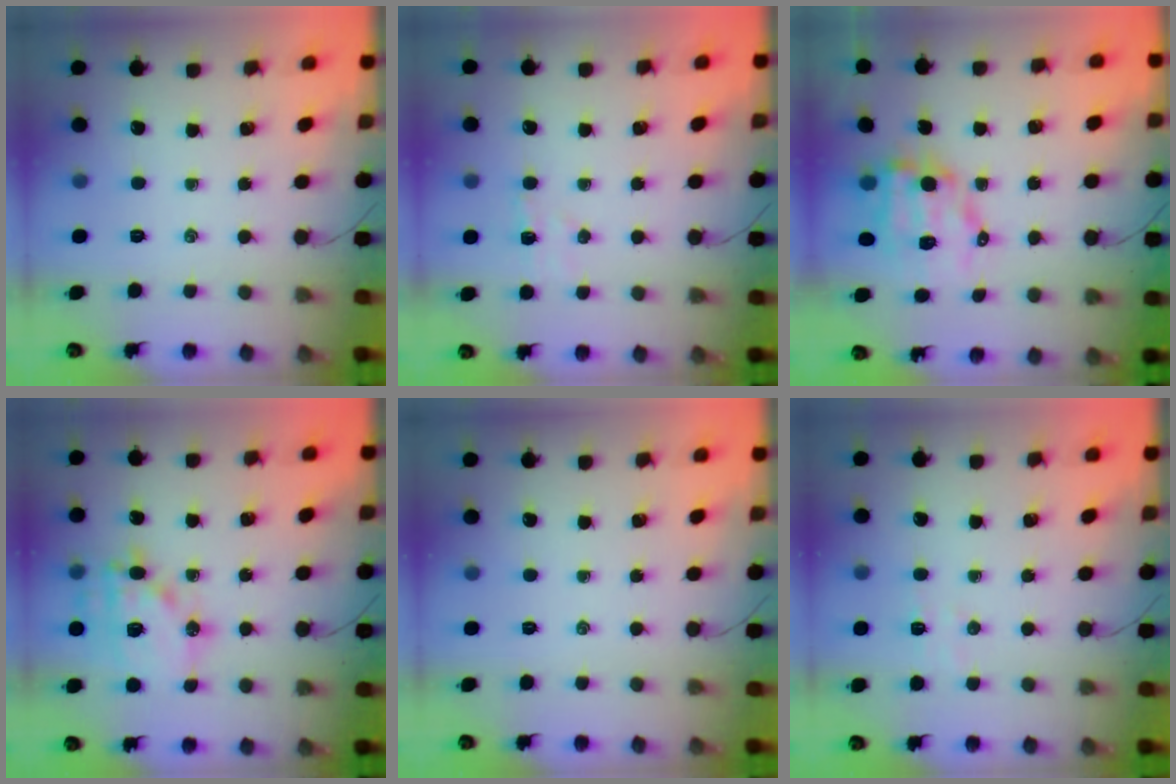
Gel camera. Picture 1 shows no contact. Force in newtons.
{"total": 4.9, "press": 4.7, "slide": 1.3}
{"total": 8.6, "press": 8.3, "slide": 2.1}
{"total": 15.6, "press": 15.4, "slide": 2.8}
{"total": 0.0}
{"total": 3.8, "press": 3.7, "slide": 1.0}